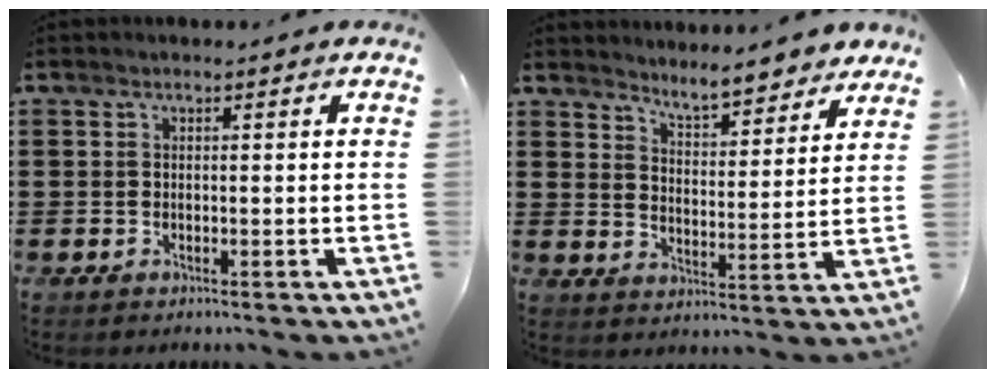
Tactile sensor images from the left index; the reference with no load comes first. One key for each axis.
{"total": 5.3, "fx": 5.3, "fy": 0.3, "fz": 0.9, "tx": -0.031, "ty": -0.031, "tz": 0.091}